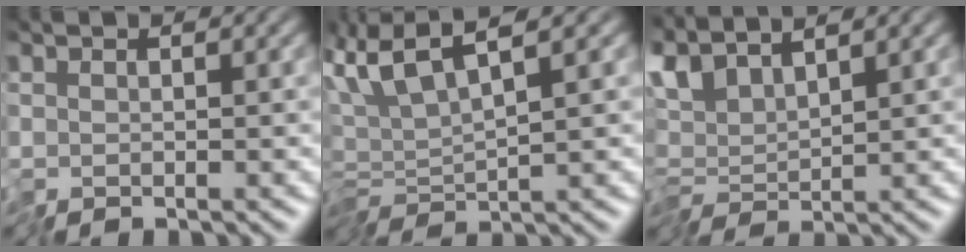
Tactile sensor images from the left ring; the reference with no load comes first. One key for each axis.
{"total": 5.0, "fx": 1.6, "fy": 1.2, "fz": 4.6, "tx": -0.098, "ty": 0.013, "tz": 0.023}
{"total": 4.0, "fx": 2.1, "fy": 1.4, "fz": 3.1, "tx": -0.074, "ty": 0.009, "tz": 0.031}